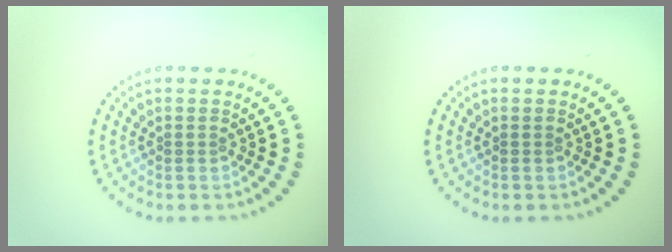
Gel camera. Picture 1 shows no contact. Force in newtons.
{"total": 0.0}